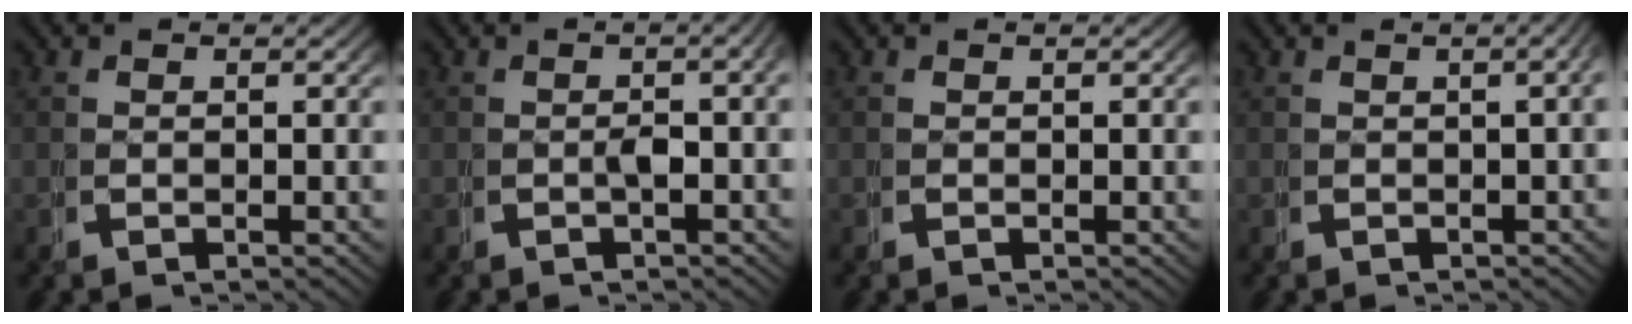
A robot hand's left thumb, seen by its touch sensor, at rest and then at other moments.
{"total": 2.7, "force": [-0.2, 0.6, 2.6], "torque": [-0.036, 0.011, -0.005]}
{"total": 0.0}
{"total": 2.5, "force": [-0.2, 0.8, 2.4], "torque": [-0.028, 0.011, -0.002]}